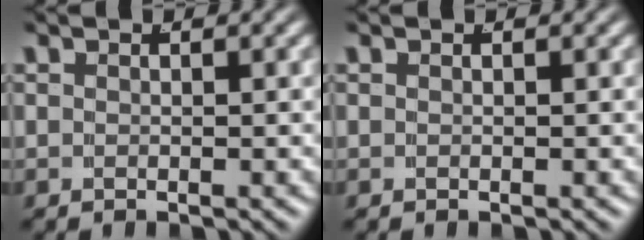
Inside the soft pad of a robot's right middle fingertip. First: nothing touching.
{"total": 0.0}